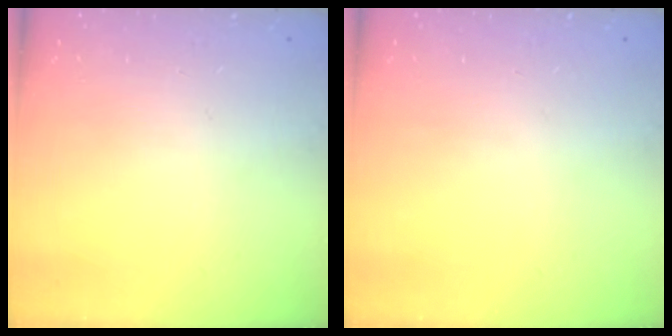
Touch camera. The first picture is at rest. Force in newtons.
{"total": 0.0}